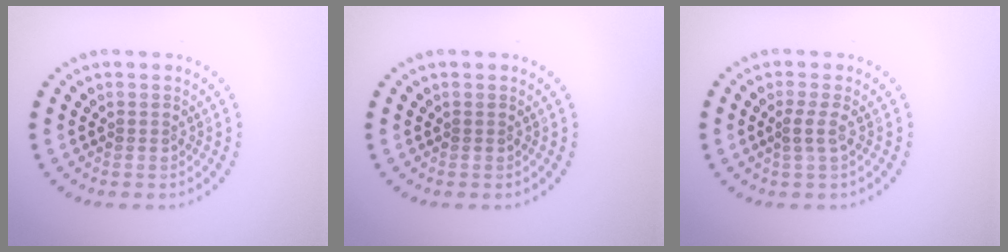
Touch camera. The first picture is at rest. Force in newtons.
{"total": 0.0}
{"total": 1.3, "press": 0.9, "slide": 0.9}